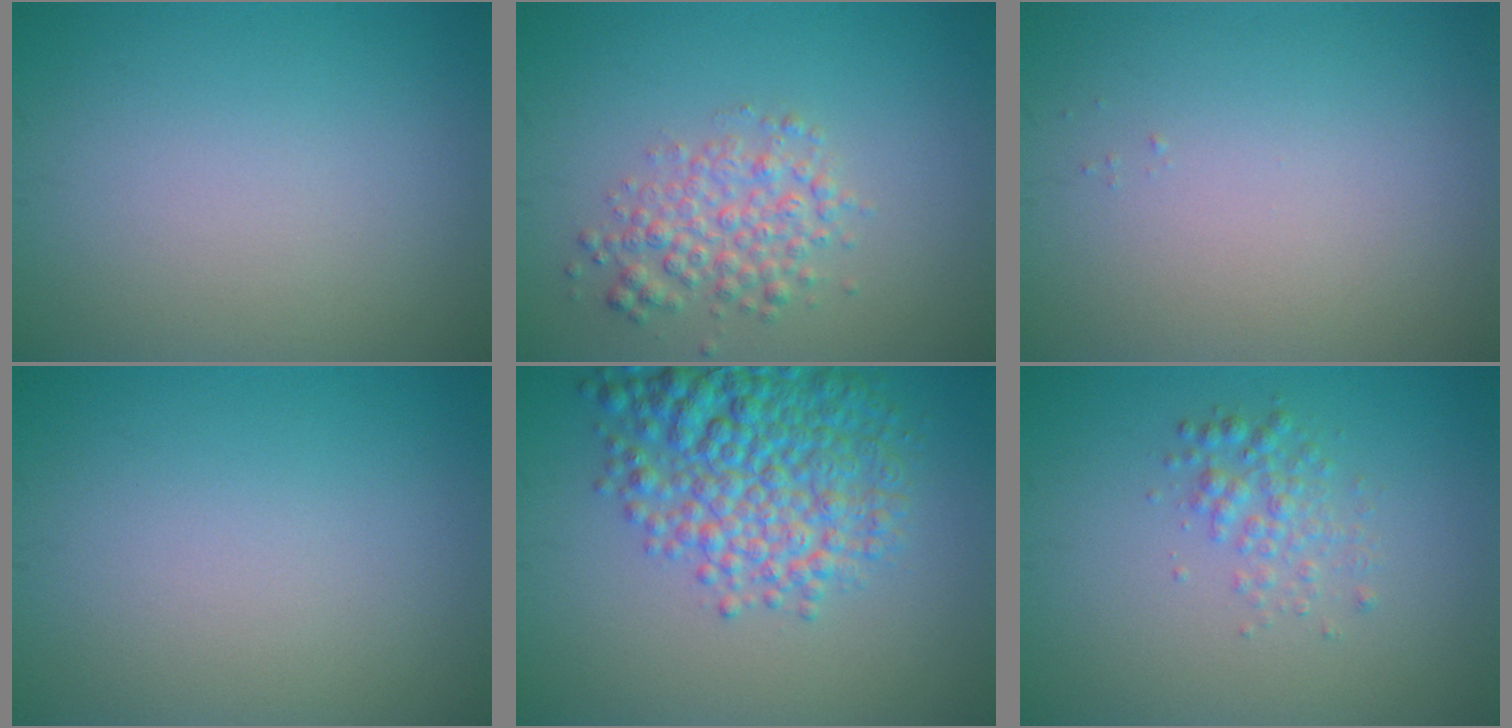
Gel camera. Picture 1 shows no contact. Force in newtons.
{"total": 3.3, "press": 3.3, "slide": 0.1}
{"total": 0.0}
{"total": 0.0}
{"total": 7.5, "press": 7.5, "slide": 0.2}
{"total": 2.1, "press": 2.1, "slide": 0.0}